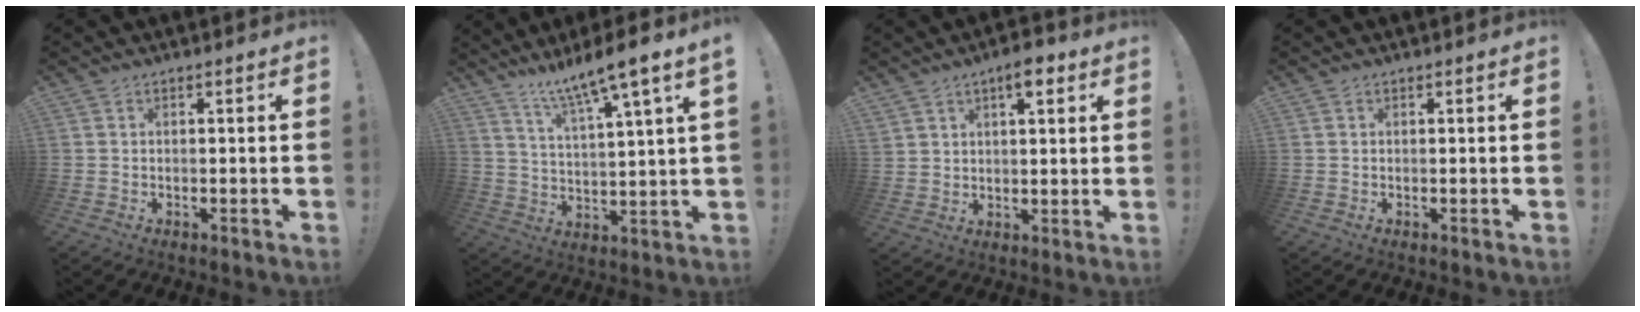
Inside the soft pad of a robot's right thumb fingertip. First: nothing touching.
{"total": 10.5, "force": [8.1, -0.2, 6.7], "torque": [-0.115, -0.057, 0.127]}
{"total": 8.0, "force": [4.8, 5.2, 3.7], "torque": [-0.053, -0.024, 0.089]}
{"total": 0.0}